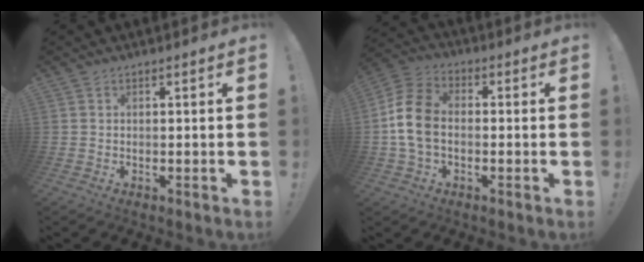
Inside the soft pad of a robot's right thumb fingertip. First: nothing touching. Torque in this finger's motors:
{"motor_torque": [0.17, 0.53, 0.07, 0.11, 0.29]}